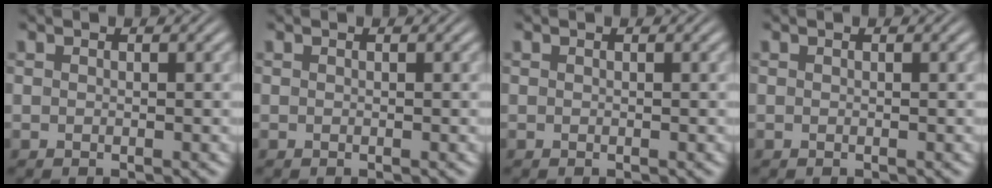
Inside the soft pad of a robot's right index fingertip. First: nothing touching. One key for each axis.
{"total": 0.0}
{"total": 0.0}
{"total": 0.0}